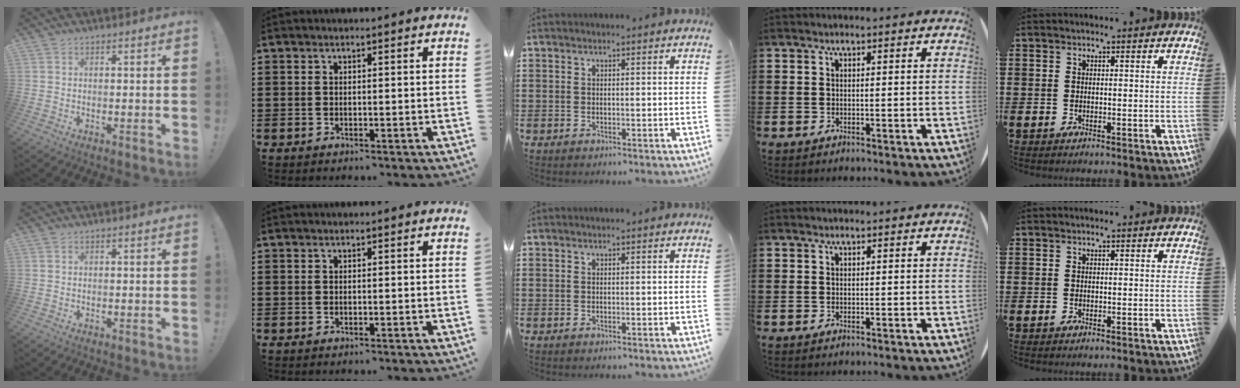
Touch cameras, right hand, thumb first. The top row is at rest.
{}